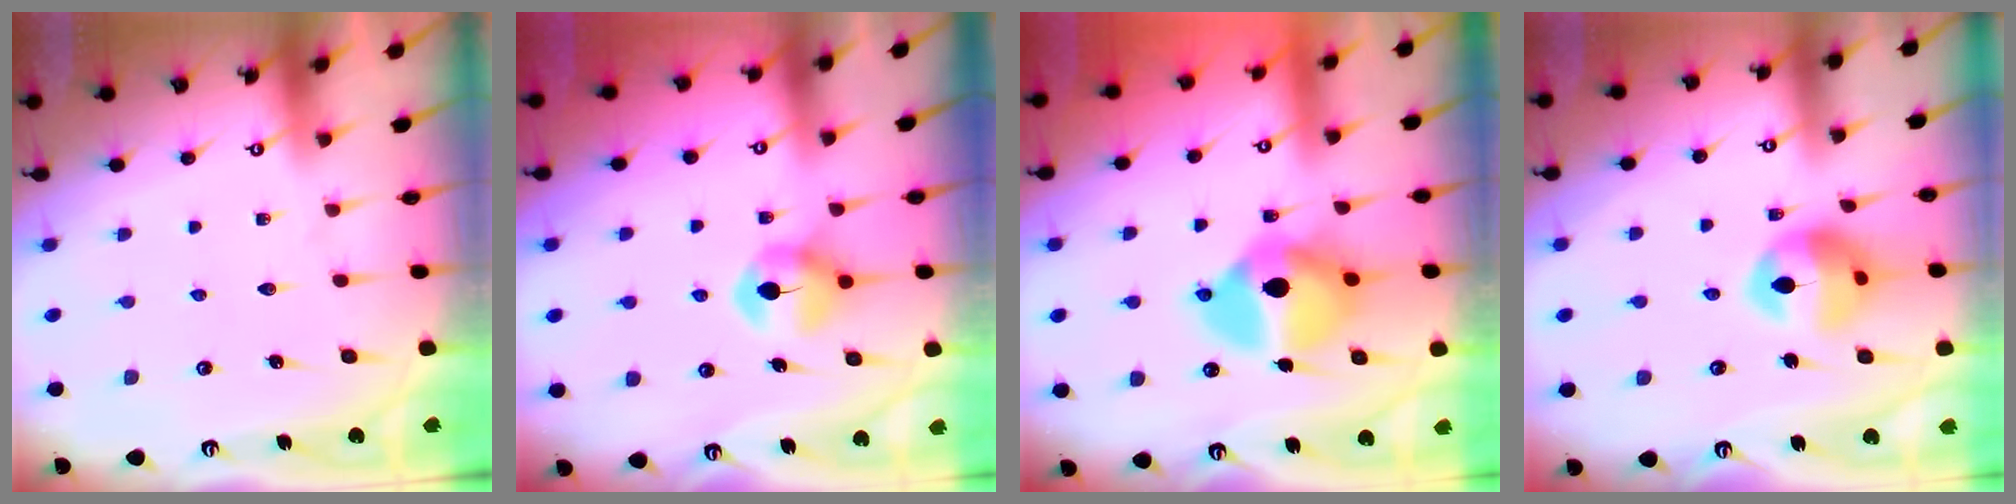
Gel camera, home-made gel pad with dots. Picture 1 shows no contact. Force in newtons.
{"total": 7.3, "press": 7.3, "slide": 0.4}
{"total": 13.3, "press": 13.3, "slide": 0.2}
{"total": 13.4, "press": 13.3, "slide": 1.5}